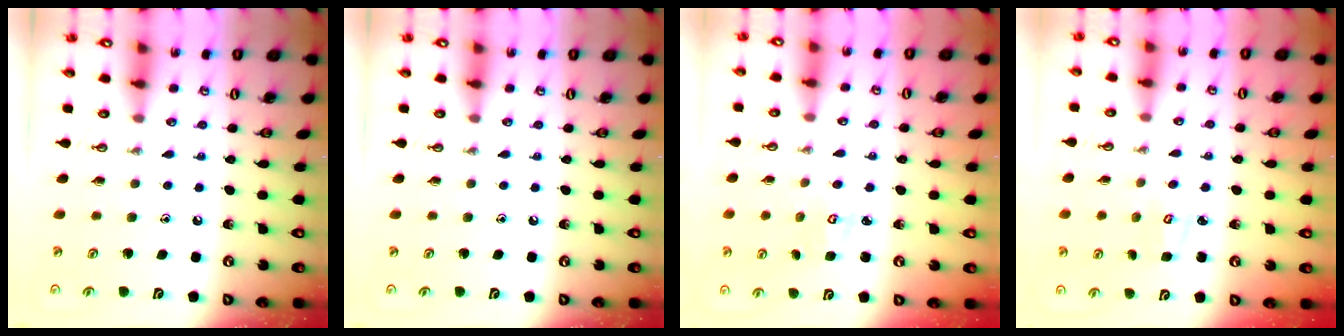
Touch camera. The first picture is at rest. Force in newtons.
{"total": 0.0}
{"total": 2.7, "press": 2.7, "slide": 0.4}
{"total": 2.5, "press": 2.5, "slide": 0.3}